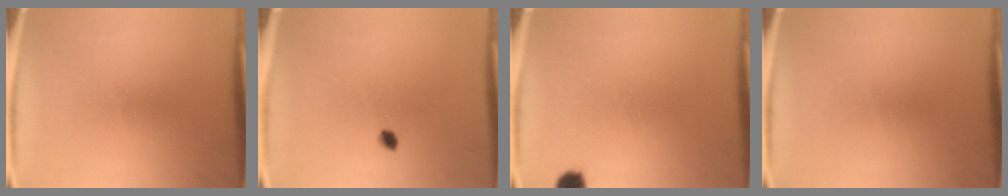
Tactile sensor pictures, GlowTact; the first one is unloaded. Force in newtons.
{"total": 1.5}
{"total": 2.8}
{"total": 0.0}